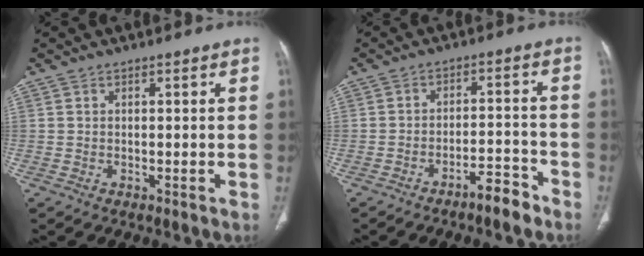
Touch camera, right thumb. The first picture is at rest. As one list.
[{"total": 6.1, "force": [-4.7, 1.5, 3.6], "torque": [-0.055, 0.039, -0.073]}]